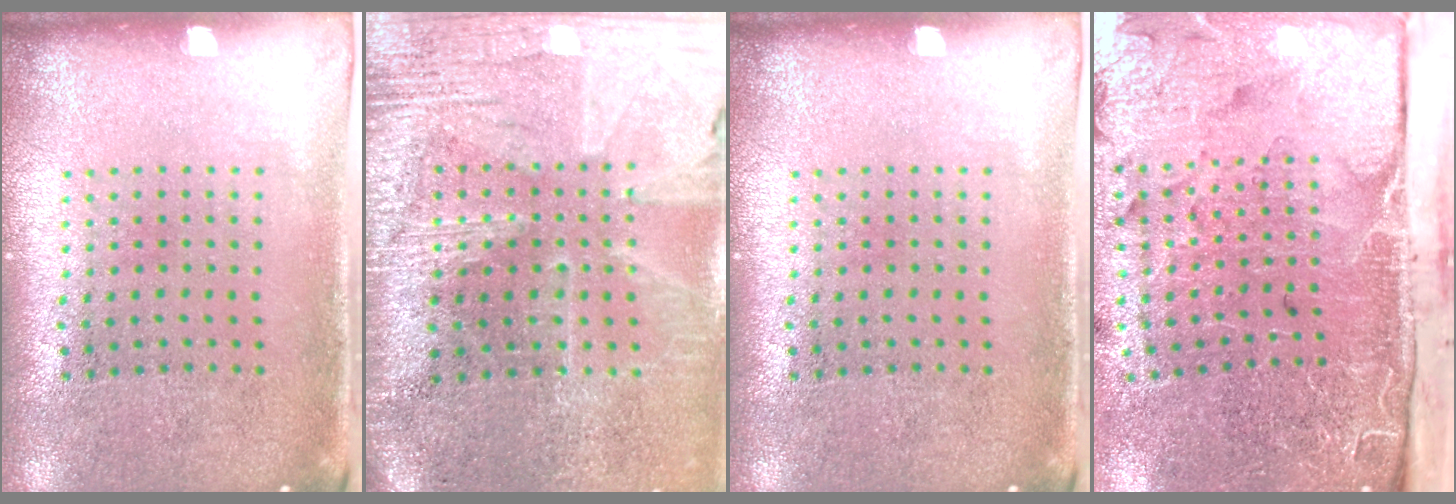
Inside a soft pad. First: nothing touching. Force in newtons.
{"total": 3.5, "press": 3.2, "slide": 1.4}
{"total": 0.0}
{"total": 5.1, "press": 4.0, "slide": 3.2}